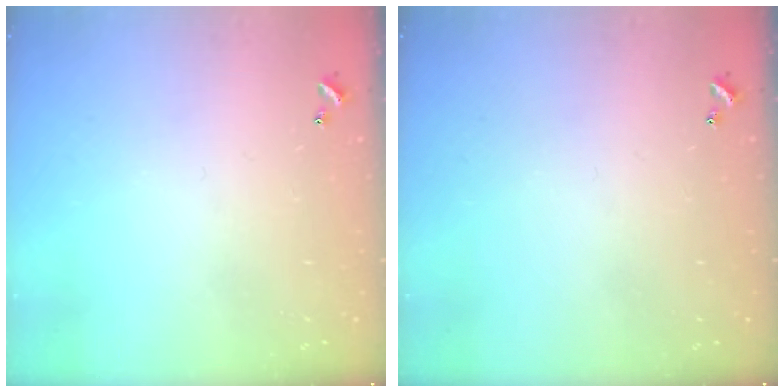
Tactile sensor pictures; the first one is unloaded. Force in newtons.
{"total": 0.0}